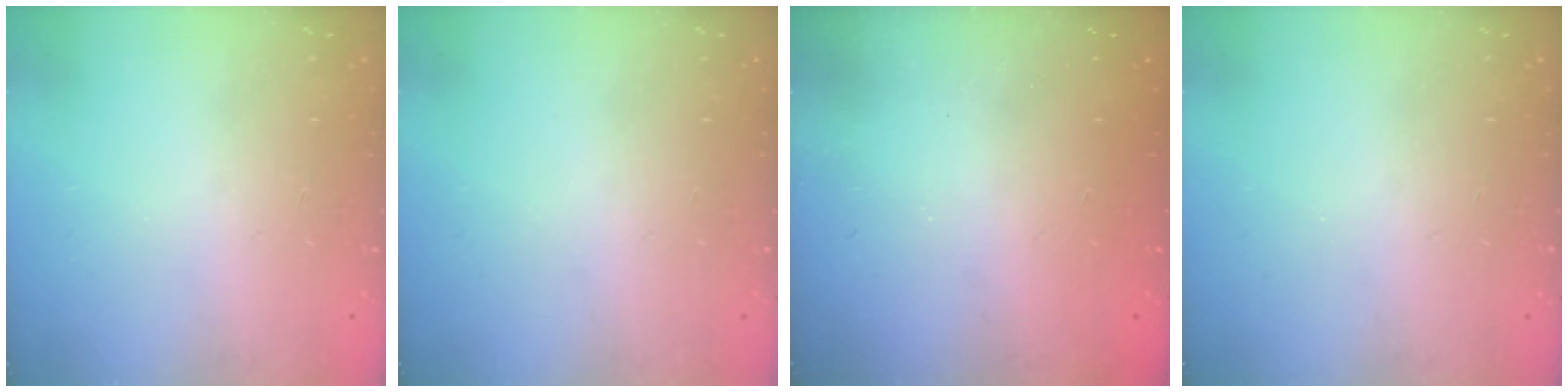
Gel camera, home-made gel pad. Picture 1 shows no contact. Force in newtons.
{"total": 0.0}
{"total": 2.4, "press": 2.3, "slide": 0.8}
{"total": 0.0}